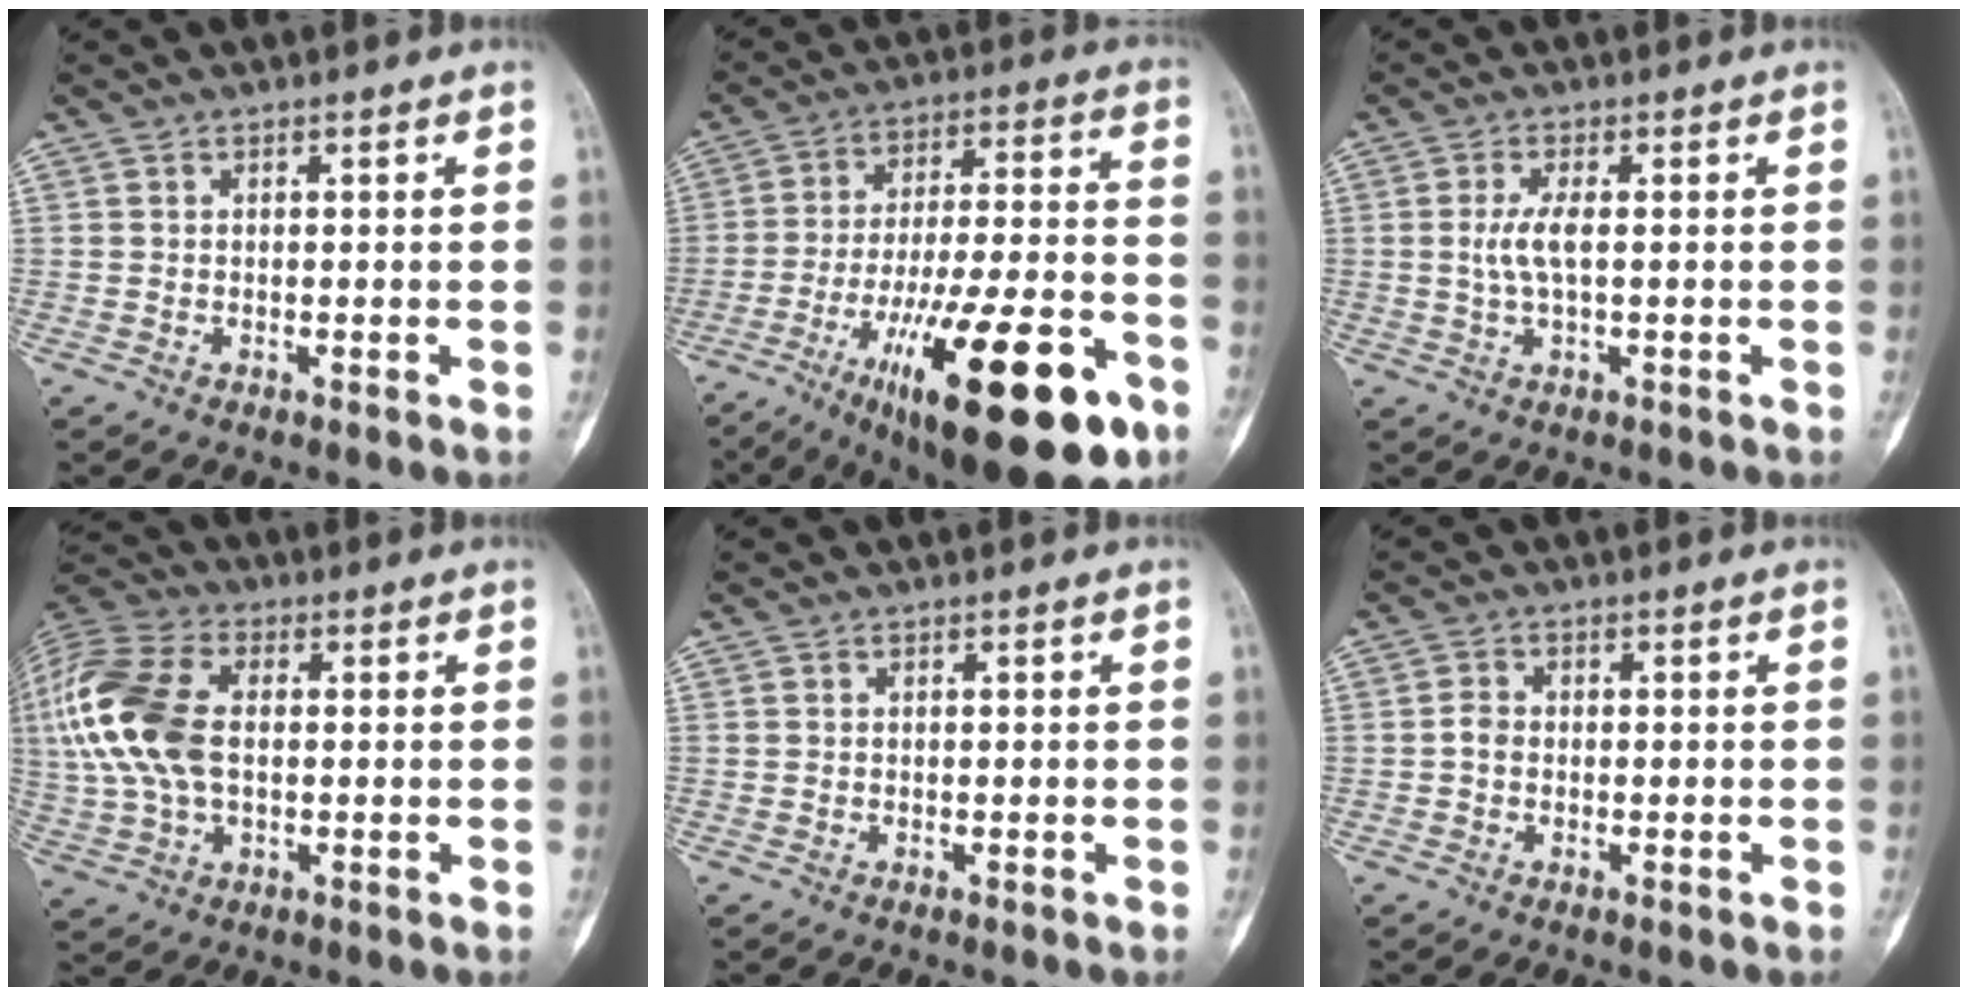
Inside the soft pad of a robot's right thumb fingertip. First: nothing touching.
{"total": 27.0, "force": [-12.8, 7.9, 22.4], "torque": [-0.323, 0.051, -0.192]}
{"total": 4.0, "force": [0.2, 1.1, 3.8], "torque": [-0.093, 0.001, 0.003]}
{"total": 17.9, "force": [1.4, 11.0, 14.1], "torque": [-0.329, 0.013, 0.026]}
{"total": 0.0}
{"total": 1.9, "force": [-0.3, 1.5, 1.0], "torque": [-0.012, 0.006, -0.008]}